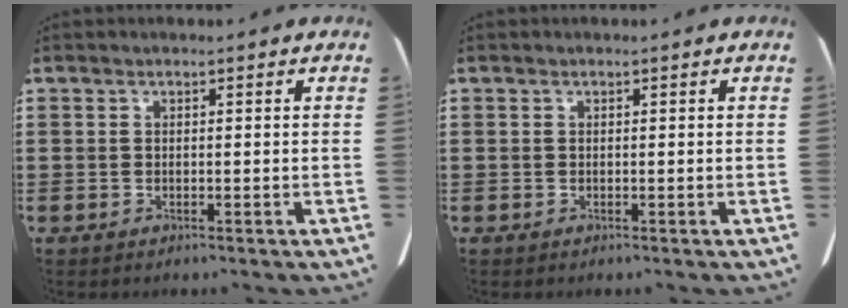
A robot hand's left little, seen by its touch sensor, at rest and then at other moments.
{"total": 0.0}